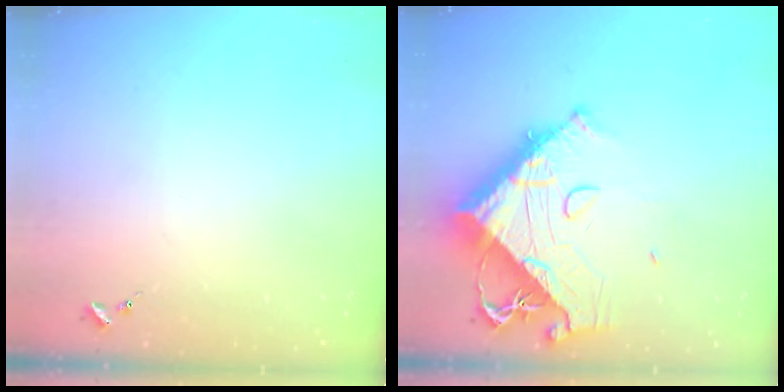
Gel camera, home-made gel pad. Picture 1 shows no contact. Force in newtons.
{"total": 20.0, "press": 19.9, "slide": 2.3}